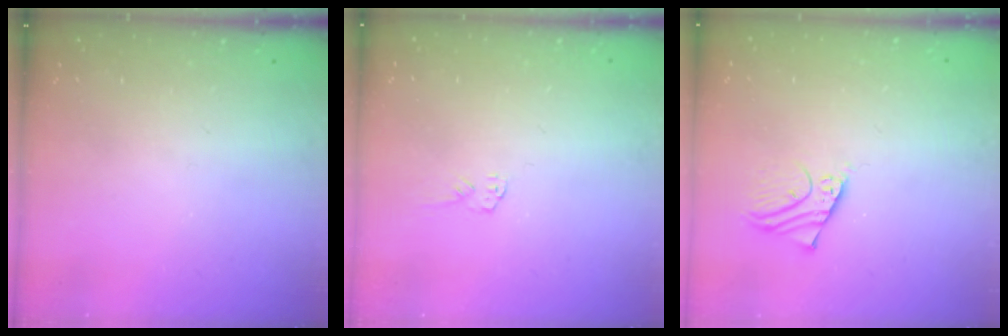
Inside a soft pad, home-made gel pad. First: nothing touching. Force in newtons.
{"total": 4.3, "press": 4.3, "slide": 0.1}
{"total": 2.8, "press": 2.8, "slide": 0.2}